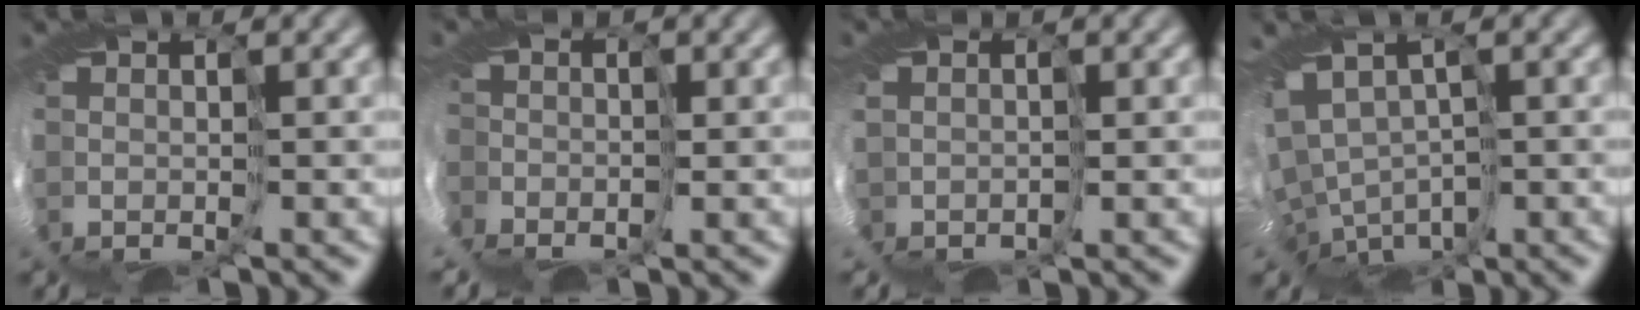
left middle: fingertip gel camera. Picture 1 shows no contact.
{"total": 8.2, "force": [-4.4, 6.2, 3.2], "torque": [-0.081, -0.014, -0.065]}
{"total": 5.6, "force": [-0.5, 5.0, 2.4], "torque": [-0.060, -0.021, 0.008]}
{"total": 7.2, "force": [-1.2, 5.8, 4.0], "torque": [-0.108, -0.019, 0.028]}